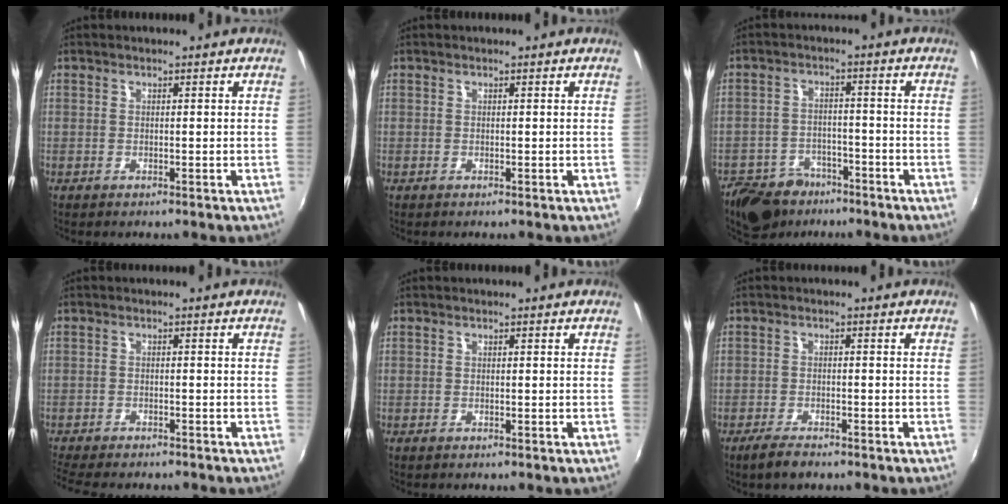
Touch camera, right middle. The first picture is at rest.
{"total": 0.0}
{"total": 11.9, "force": [-8.6, 7.0, 4.4], "torque": [-0.120, 0.003, -0.128]}
{"total": 8.3, "force": [-7.4, 1.7, 3.3], "torque": [-0.086, -0.025, -0.120]}
{"total": 0.0}
{"total": 3.8, "force": [-3.0, 1.1, 2.1], "torque": [-0.057, -0.009, -0.058]}